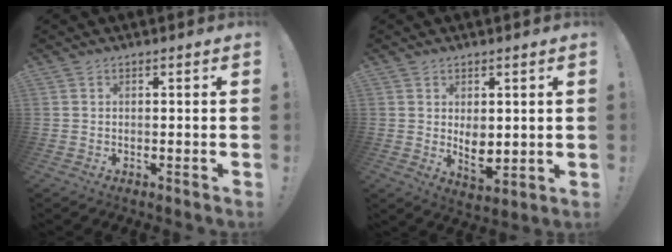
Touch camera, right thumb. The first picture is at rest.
{"total": 6.0, "force": [1.0, 4.0, 4.3], "torque": [-0.055, -0.019, 0.023]}